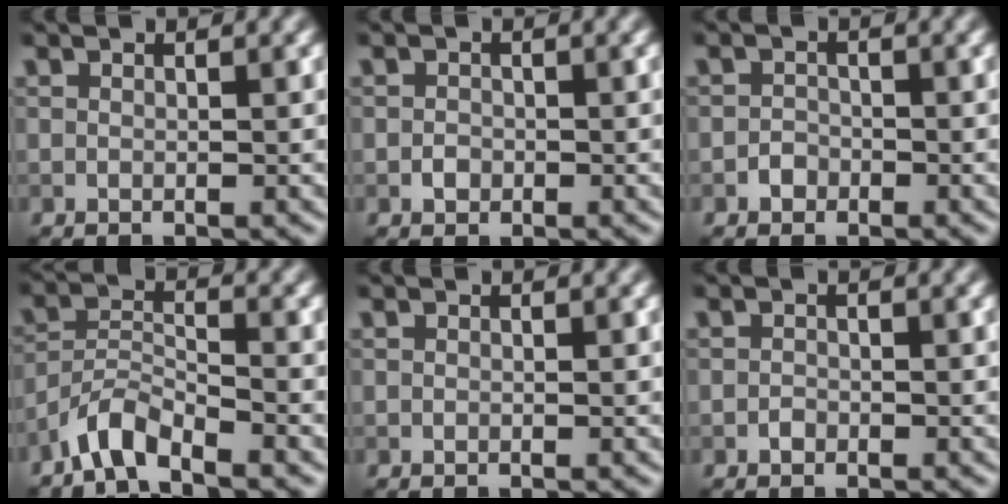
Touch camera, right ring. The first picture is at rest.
{"total": 0.9, "force": [-0.4, 0.8, 0.4], "torque": [-0.006, 0.000, -0.008]}
{"total": 1.1, "force": [-0.7, 0.9, 0.2], "torque": [-0.001, 0.004, -0.012]}
{"total": 3.7, "force": [-3.2, 0.6, 1.7], "torque": [-0.032, 0.008, -0.072]}
{"total": 0.0}
{"total": 0.7, "force": [-0.5, 0.4, 0.2], "torque": [-0.003, 0.000, -0.009]}